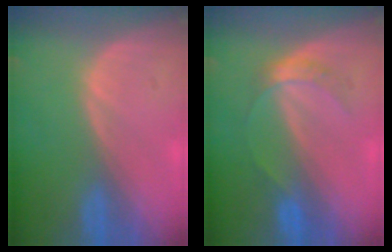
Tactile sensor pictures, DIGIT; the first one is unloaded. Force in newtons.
{"total": 3.5, "press": 3.5, "slide": 0.4}